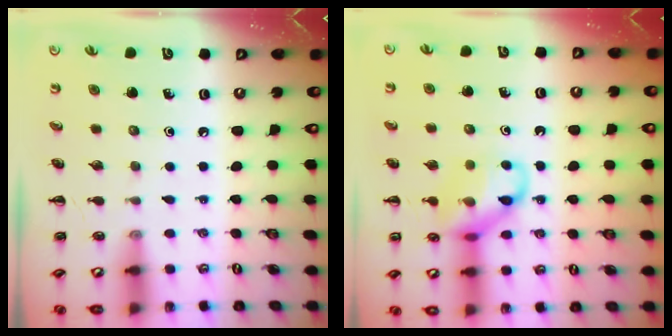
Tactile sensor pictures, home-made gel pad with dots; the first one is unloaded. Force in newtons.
{"total": 12.1, "press": 12.0, "slide": 1.6}